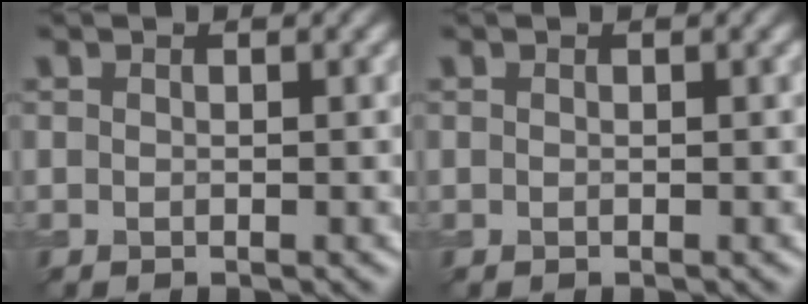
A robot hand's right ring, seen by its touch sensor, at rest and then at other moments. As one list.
[{"total": 0.0}]